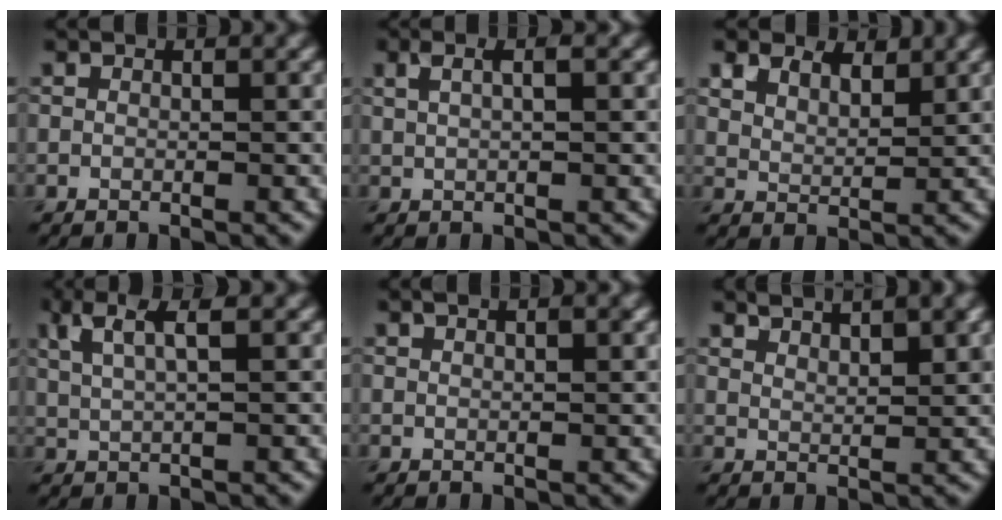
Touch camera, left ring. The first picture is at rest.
{"total": 2.5, "force": [1.1, 0.8, 2.1], "torque": [-0.031, -0.002, 0.019]}
{"total": 5.2, "force": [4.1, 2.5, 2.1], "torque": [-0.057, 0.006, 0.064]}
{"total": 3.6, "force": [1.9, 0.8, 2.9], "torque": [-0.054, 0.005, 0.039]}
{"total": 1.2, "force": [0.7, 0.3, 0.9], "torque": [-0.012, 0.001, 0.012]}
{"total": 3.5, "force": [2.7, 0.9, 1.9], "torque": [-0.009, 0.006, 0.034]}